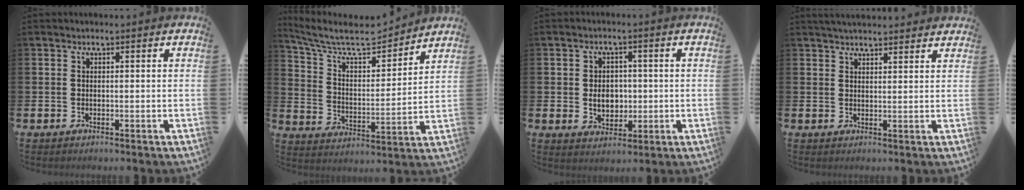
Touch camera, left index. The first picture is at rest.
{"total": 8.8, "force": [7.7, 2.7, 3.2], "torque": [-0.100, -0.051, 0.131]}
{"total": 4.1, "force": [-0.2, 3.4, 2.3], "torque": [-0.029, 0.000, -0.014]}
{"total": 3.3, "force": [3.2, 0.3, 0.5], "torque": [-0.012, -0.011, 0.059]}